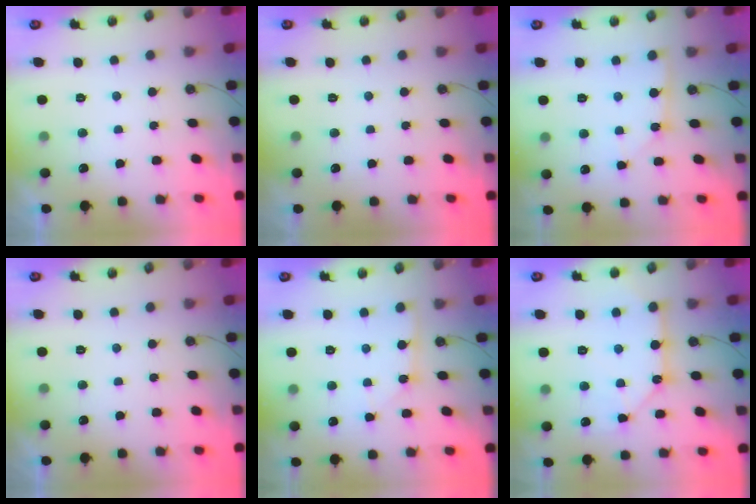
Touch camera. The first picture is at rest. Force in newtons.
{"total": 0.0}
{"total": 2.5, "press": 2.5, "slide": 0.3}
{"total": 0.0}
{"total": 2.0, "press": 2.0, "slide": 0.3}
{"total": 10.7, "press": 10.7, "slide": 1.0}